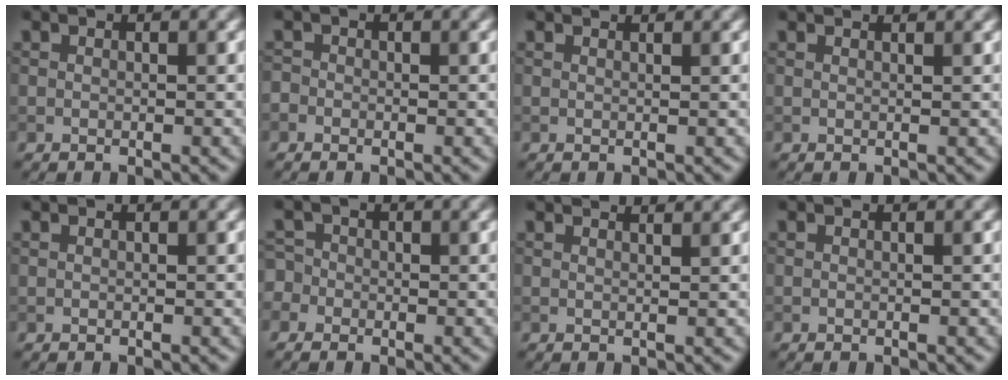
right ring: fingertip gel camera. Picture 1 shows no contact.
{"total": 0.9, "force": [-0.5, 0.7, 0.1], "torque": [0.002, -0.002, -0.012]}
{"total": 1.2, "force": [1.2, 0.1, 0.3], "torque": [-0.011, -0.002, 0.008]}
{"total": 1.7, "force": [1.5, 0.4, 0.6], "torque": [-0.008, -0.001, 0.007]}
{"total": 0.0}
{"total": 2.6, "force": [-0.9, 2.4, 0.7], "torque": [0.000, 0.015, -0.038]}
{"total": 3.5, "force": [2.9, 1.1, 1.6], "torque": [-0.003, 0.019, 0.007]}
{"total": 0.0}